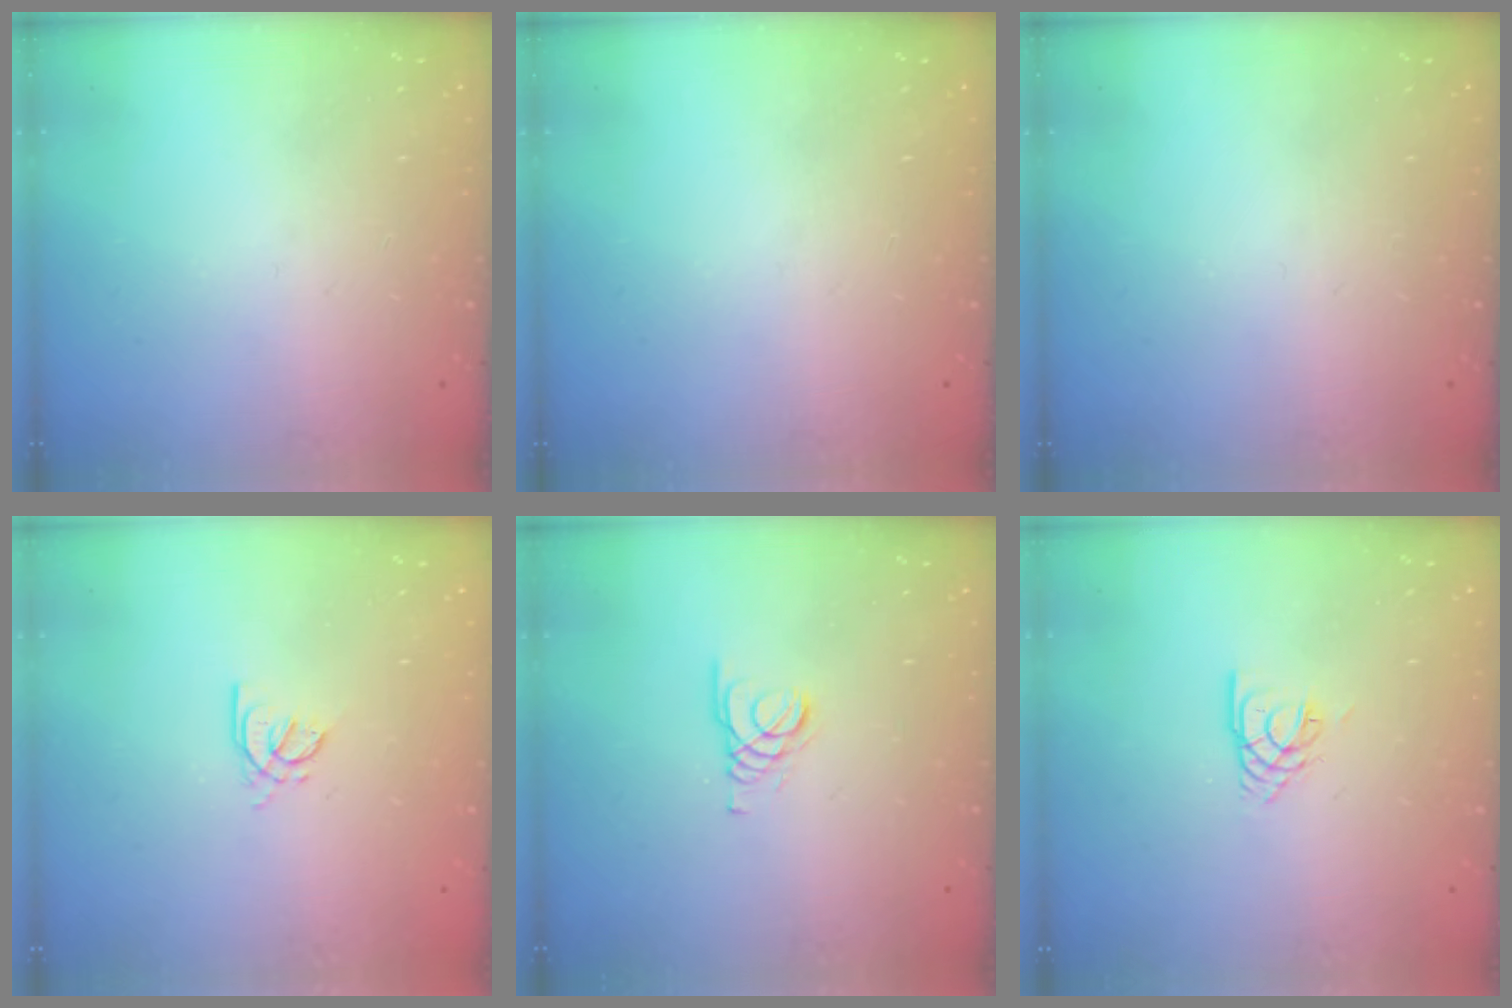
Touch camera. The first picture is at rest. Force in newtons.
{"total": 0.0}
{"total": 0.0}
{"total": 2.4, "press": 2.4, "slide": 0.6}
{"total": 1.4, "press": 1.4, "slide": 0.2}
{"total": 3.7, "press": 3.7, "slide": 0.3}